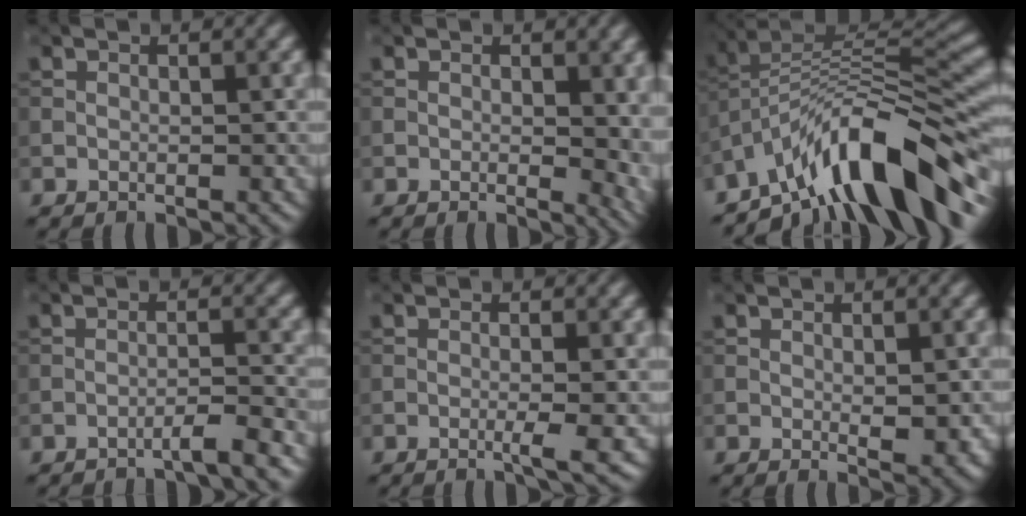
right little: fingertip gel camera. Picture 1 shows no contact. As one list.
[{"total": 4.8, "force": [0.1, 2.4, 4.2], "torque": [-0.042, -0.007, 0.003]}, {"total": 11.4, "force": [-6.7, 3.3, 8.7], "torque": [-0.130, 0.022, -0.119]}, {"total": 2.5, "force": [-1.9, 0.2, 1.6], "torque": [-0.013, 0.009, -0.045]}, {"total": 2.2, "force": [-0.6, 0.3, 2.1], "torque": [-0.033, -0.001, -0.013]}, {"total": 2.2, "force": [-0.2, 0.8, 2.1], "torque": [-0.029, -0.008, 0.001]}]